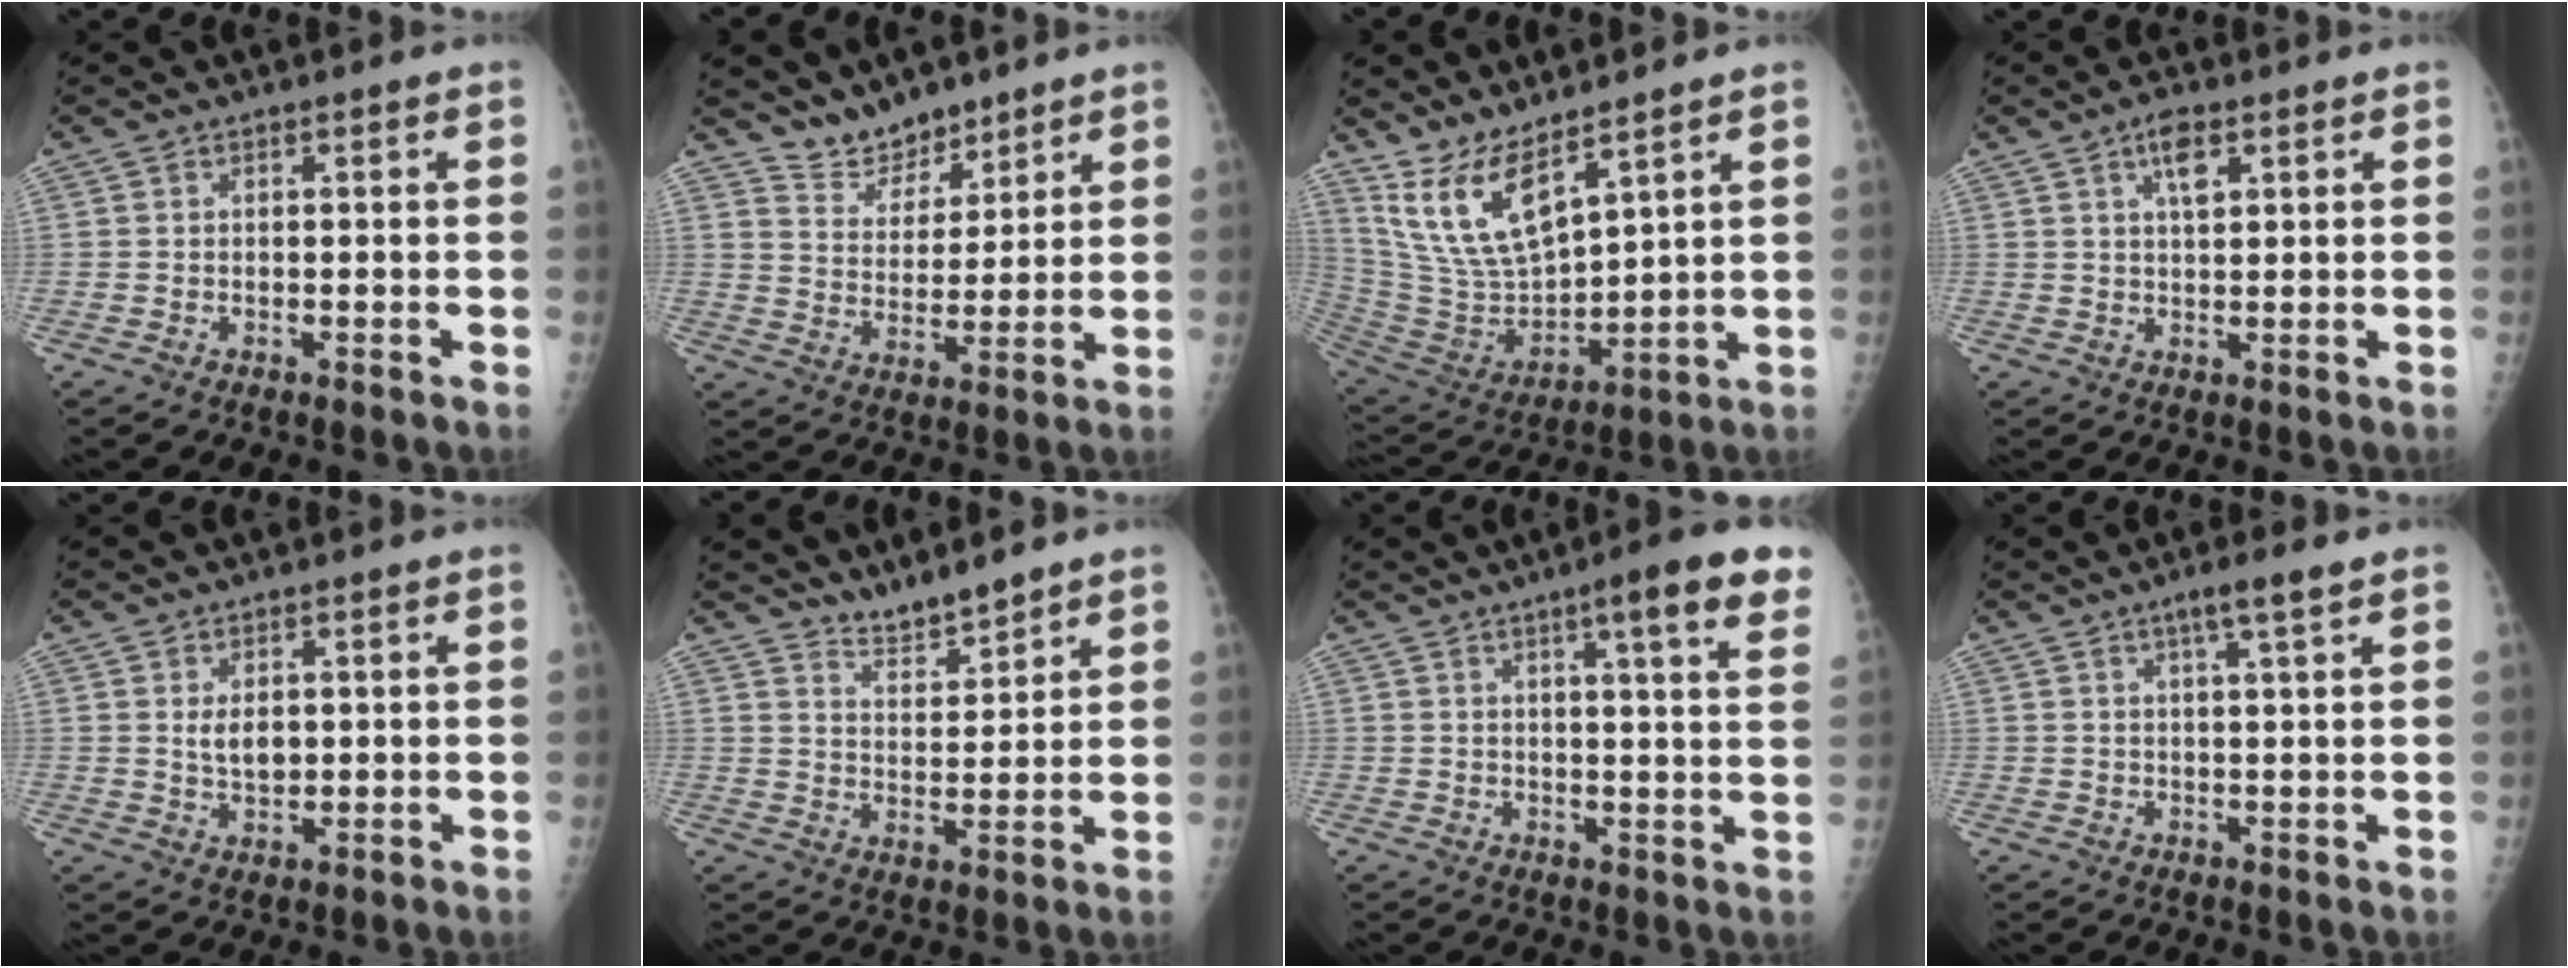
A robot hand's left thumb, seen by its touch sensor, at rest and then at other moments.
{"total": 7.4, "force": [6.5, 3.3, 1.3], "torque": [0.006, -0.054, 0.127]}
{"total": 13.0, "force": [9.5, 4.1, 7.9], "torque": [-0.141, -0.061, 0.213]}
{"total": 4.4, "force": [2.2, 1.8, 3.3], "torque": [-0.052, -0.006, 0.037]}
{"total": 3.8, "force": [0.8, 2.5, 2.8], "torque": [-0.037, -0.009, 0.019]}
{"total": 5.4, "force": [5.1, 0.9, 1.5], "torque": [-0.020, -0.039, 0.099]}
{"total": 11.2, "force": [6.4, 1.3, 9.1], "torque": [-0.110, -0.022, 0.071]}
{"total": 4.0, "force": [2.4, 0.0, 3.3], "torque": [-0.058, -0.005, 0.042]}